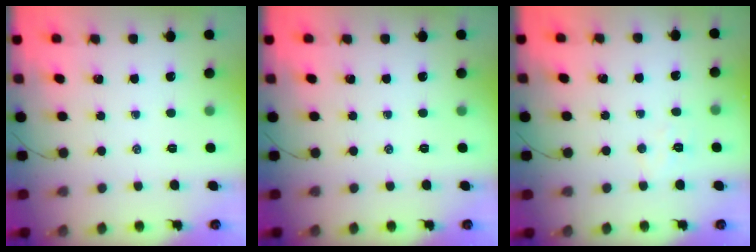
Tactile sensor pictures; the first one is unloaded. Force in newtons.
{"total": 0.0}
{"total": 4.7, "press": 4.6, "slide": 0.9}